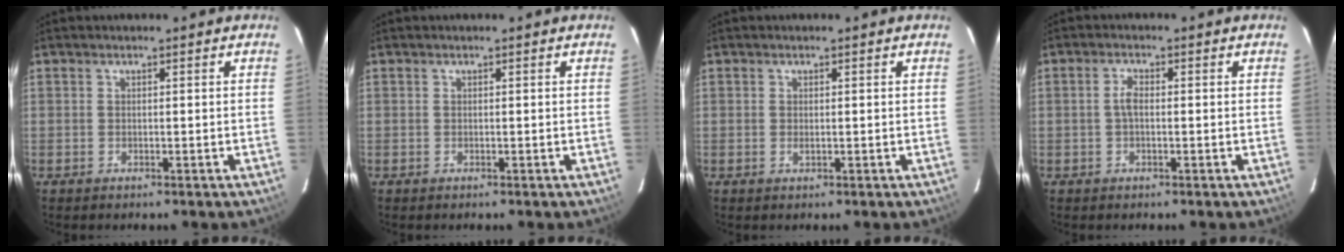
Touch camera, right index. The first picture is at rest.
{"total": 0.0}
{"total": 0.8, "force": [0.0, 0.4, 0.7], "torque": [-0.015, 0.000, 0.000]}
{"total": 2.1, "force": [-0.2, 1.0, 1.8], "torque": [-0.040, 0.006, -0.003]}